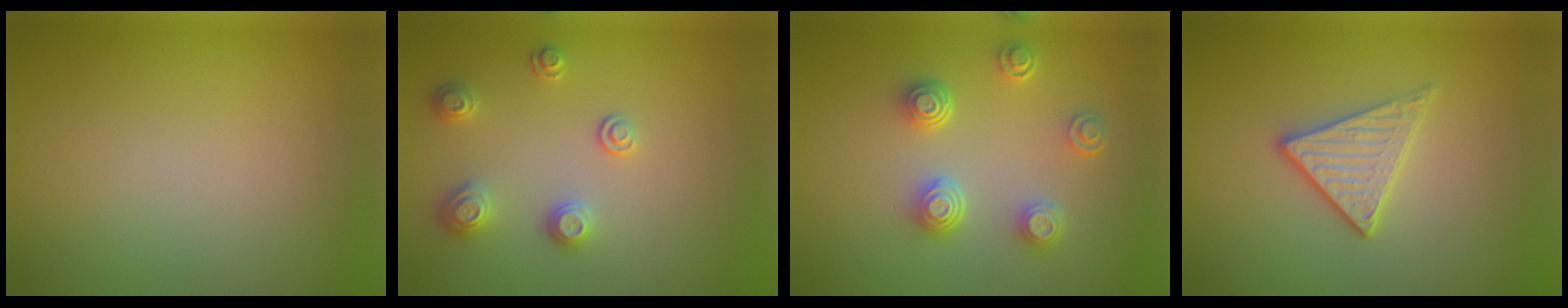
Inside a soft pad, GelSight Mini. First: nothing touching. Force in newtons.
{"total": 2.4, "press": 2.4, "slide": 0.4}
{"total": 4.1, "press": 3.2, "slide": 2.6}
{"total": 3.0, "press": 2.7, "slide": 1.2}